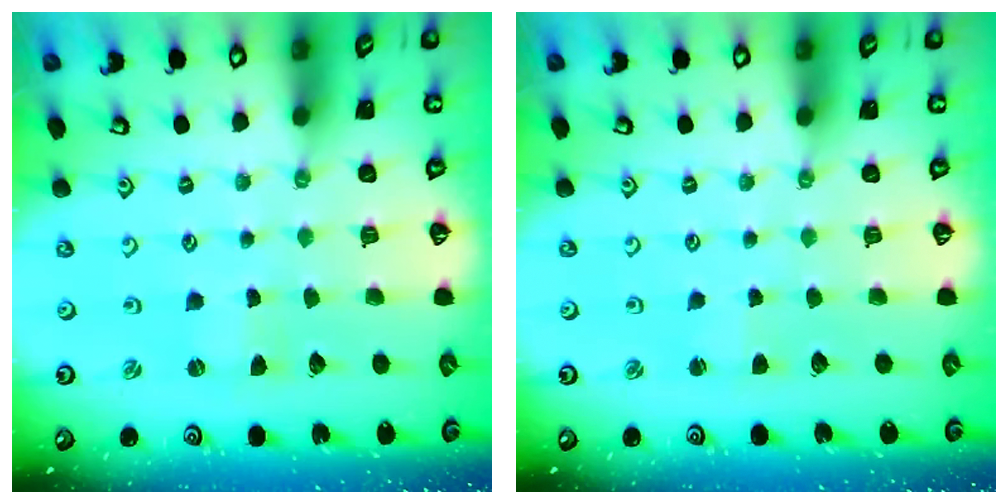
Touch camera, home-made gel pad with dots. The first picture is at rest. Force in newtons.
{"total": 1.6, "press": 1.6, "slide": 0.3}